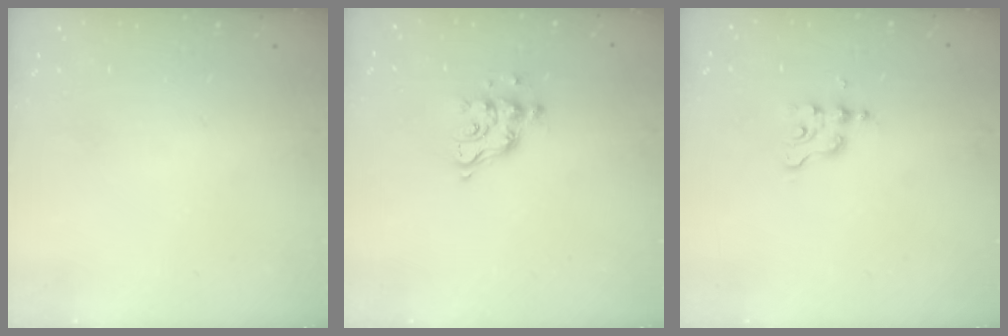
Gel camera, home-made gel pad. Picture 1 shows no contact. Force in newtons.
{"total": 9.4, "press": 9.4, "slide": 0.7}
{"total": 2.6, "press": 2.6, "slide": 0.3}